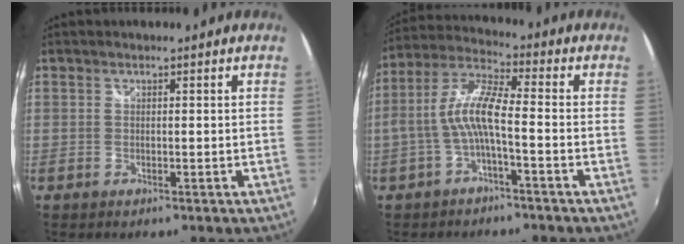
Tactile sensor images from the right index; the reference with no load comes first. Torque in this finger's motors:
{"motor_torque": [1.23, -0.04, 0.59, 0.20]}